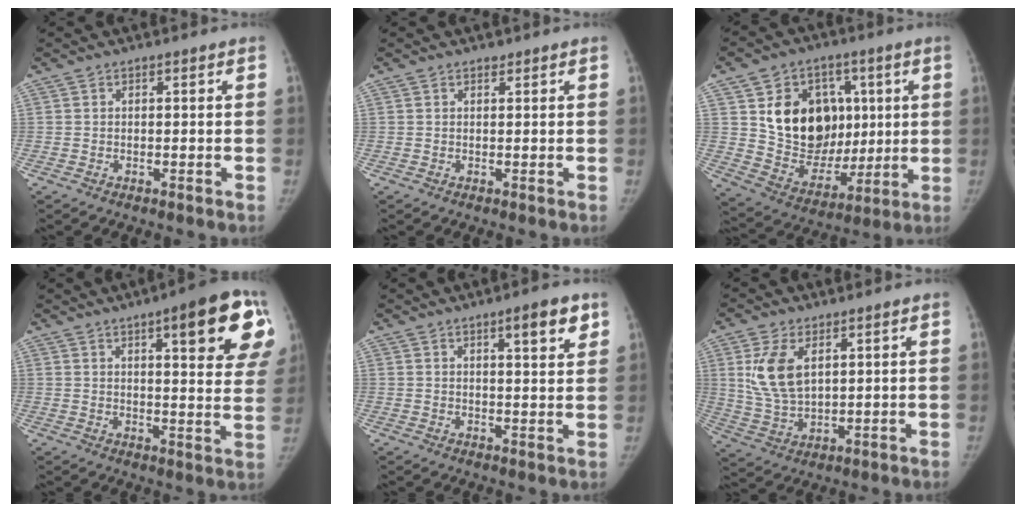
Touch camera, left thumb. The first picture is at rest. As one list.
[{"total": 0.6, "force": [0.5, 0.3, 0.0], "torque": [0.002, -0.003, 0.007]}, {"total": 18.8, "force": [4.3, 14.8, 10.7], "torque": [-0.116, -0.010, 0.093]}, {"total": 18.0, "force": [8.6, 4.6, 15.2], "torque": [-0.155, -0.026, 0.104]}, {"total": 6.3, "force": [3.6, 1.5, 4.9], "torque": [-0.053, -0.017, 0.048]}, {"total": 9.6, "force": [3.3, 5.3, 7.3], "torque": [-0.135, -0.011, 0.074]}]